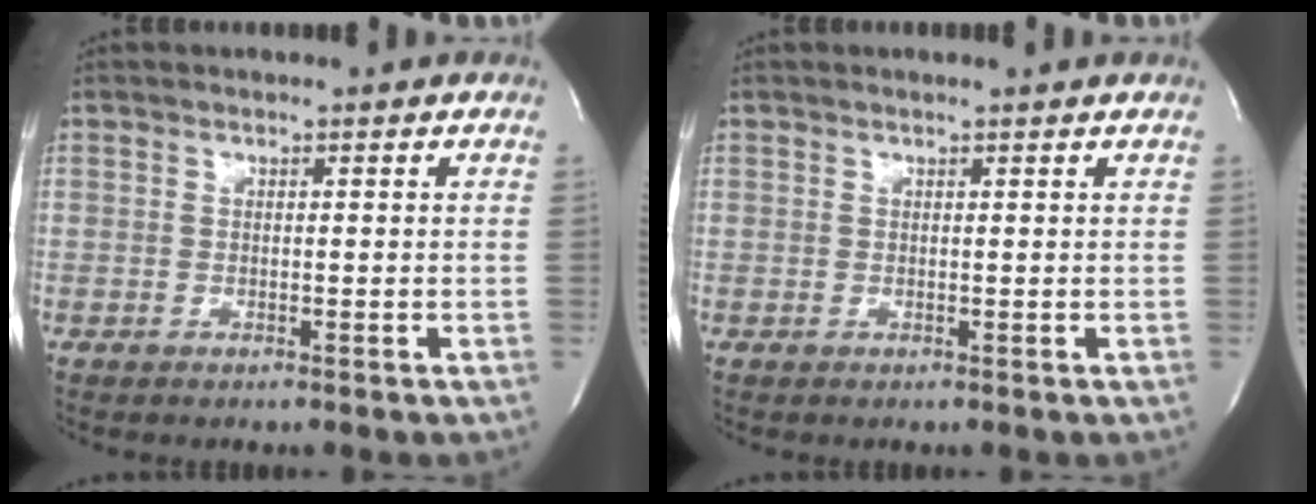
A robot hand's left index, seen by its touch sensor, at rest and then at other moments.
{"total": 1.2, "force": [1.0, -0.3, 0.5], "torque": [-0.013, 0.001, 0.014]}